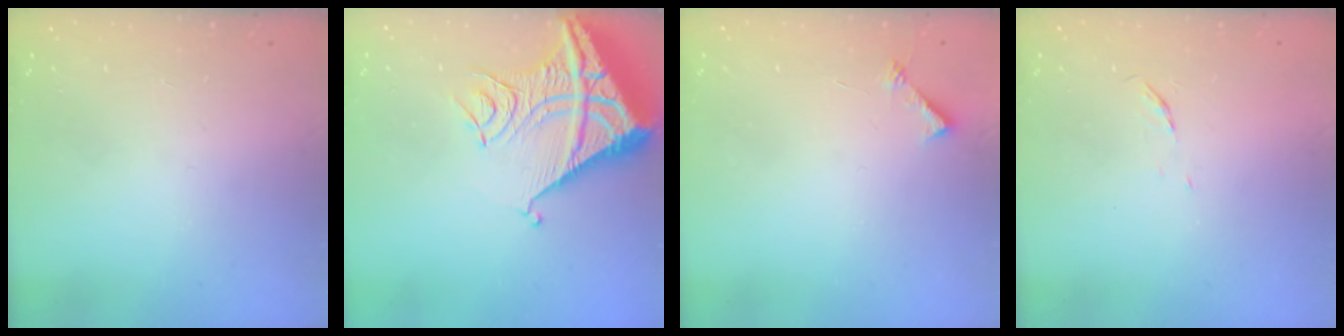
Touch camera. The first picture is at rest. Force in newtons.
{"total": 15.2, "press": 15.1, "slide": 1.8}
{"total": 5.6, "press": 5.5, "slide": 0.6}
{"total": 3.5, "press": 3.4, "slide": 0.5}